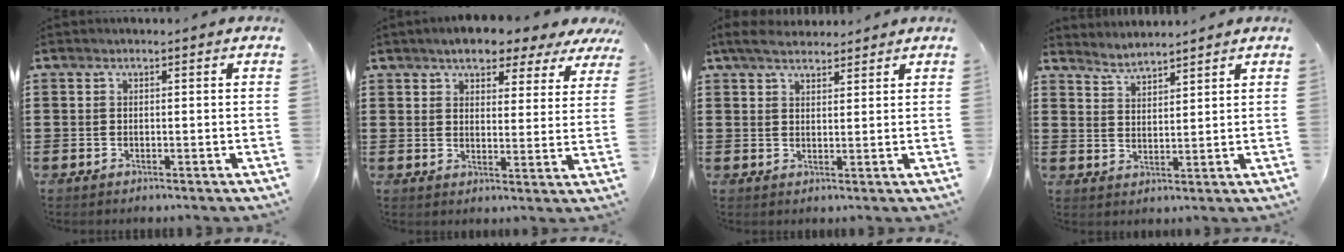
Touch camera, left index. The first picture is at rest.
{"total": 5.4, "force": [4.7, 1.8, 1.9], "torque": [-0.052, -0.010, 0.081]}
{"total": 3.9, "force": [3.3, 1.3, 1.6], "torque": [-0.040, -0.001, 0.062]}
{"total": 3.0, "force": [3.0, 0.1, -0.2], "torque": [-0.007, -0.011, 0.056]}